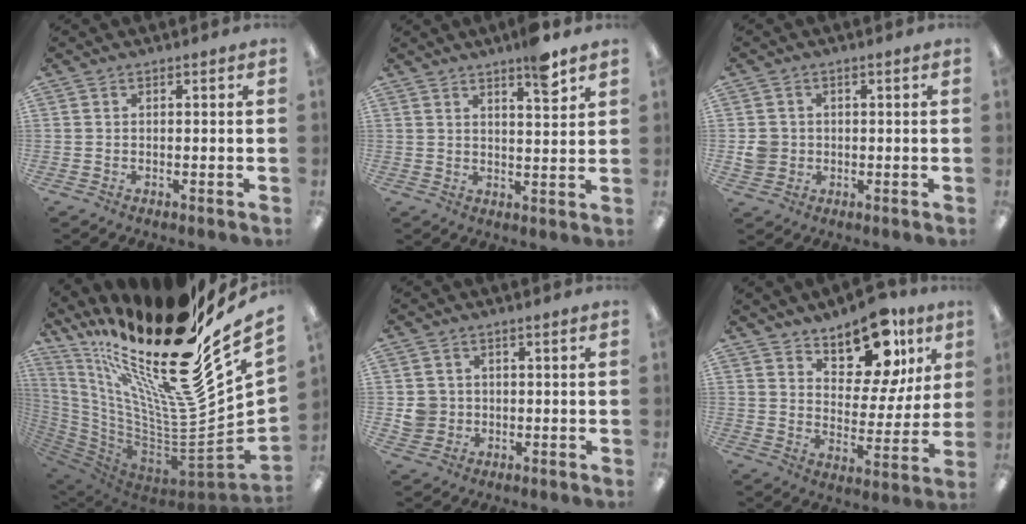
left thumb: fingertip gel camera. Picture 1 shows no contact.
{"total": 6.6, "force": [5.1, 1.2, 4.1], "torque": [-0.055, -0.031, 0.081]}
{"total": 4.0, "force": [-0.1, 3.9, 0.9], "torque": [-0.014, 0.007, 0.000]}
{"total": 28.7, "force": [17.0, 7.2, 21.9], "torque": [-0.298, -0.179, 0.294]}
{"total": 4.5, "force": [0.3, 4.4, 0.9], "torque": [-0.009, 0.006, 0.006]}
{"total": 15.2, "force": [11.2, 7.1, 7.4], "torque": [-0.097, -0.071, 0.196]}